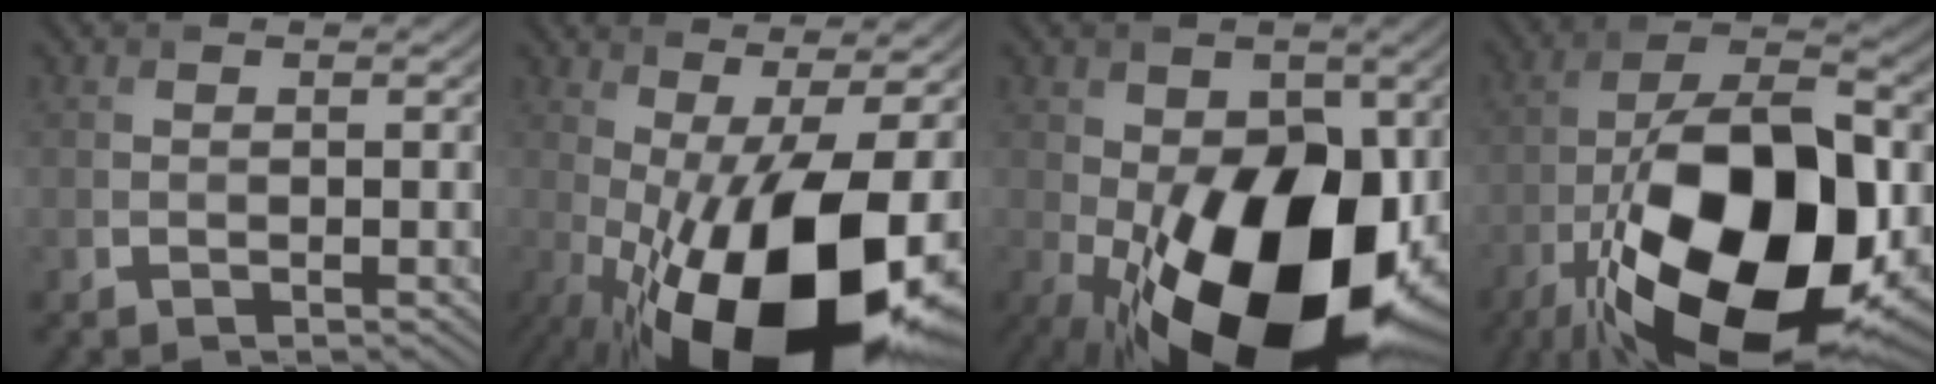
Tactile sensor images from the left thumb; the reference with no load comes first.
{"total": 20.1, "force": [-5.5, 7.1, 17.9], "torque": [-0.293, -0.017, -0.082]}
{"total": 20.0, "force": [-5.2, 11.3, 15.7], "torque": [-0.253, -0.044, -0.066]}
{"total": 20.4, "force": [-7.2, 9.4, 16.7], "torque": [-0.309, -0.010, -0.124]}